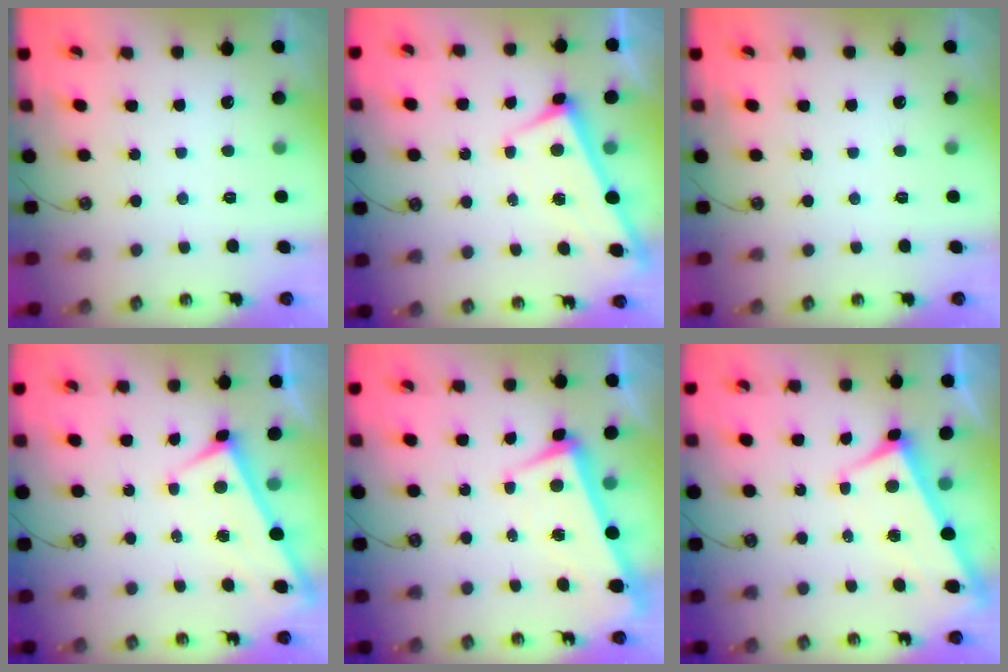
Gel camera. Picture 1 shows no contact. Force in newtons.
{"total": 2.8, "press": 2.8, "slide": 0.3}
{"total": 0.0}
{"total": 1.3, "press": 1.3, "slide": 0.5}
{"total": 1.4, "press": 1.1, "slide": 0.8}
{"total": 2.9, "press": 2.7, "slide": 0.9}